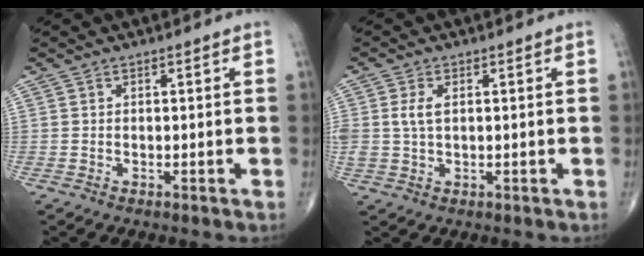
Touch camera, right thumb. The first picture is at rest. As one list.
[{"total": 3.6, "force": [0.7, 2.1, 2.9], "torque": [-0.071, 0.003, 0.016]}]